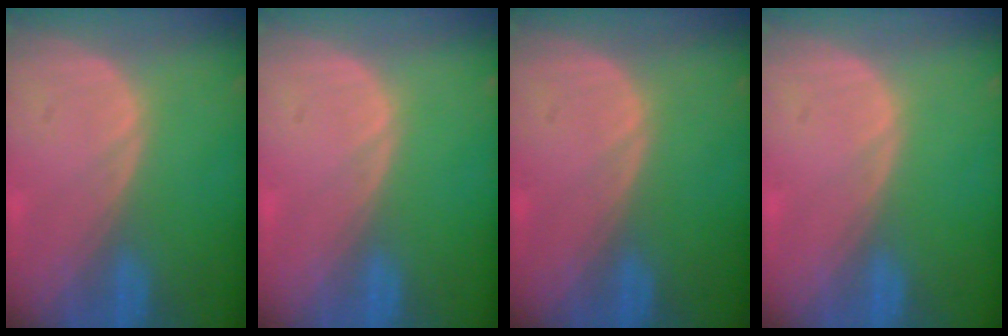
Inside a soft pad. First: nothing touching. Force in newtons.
{"total": 0.0}
{"total": 0.0}
{"total": 0.0}